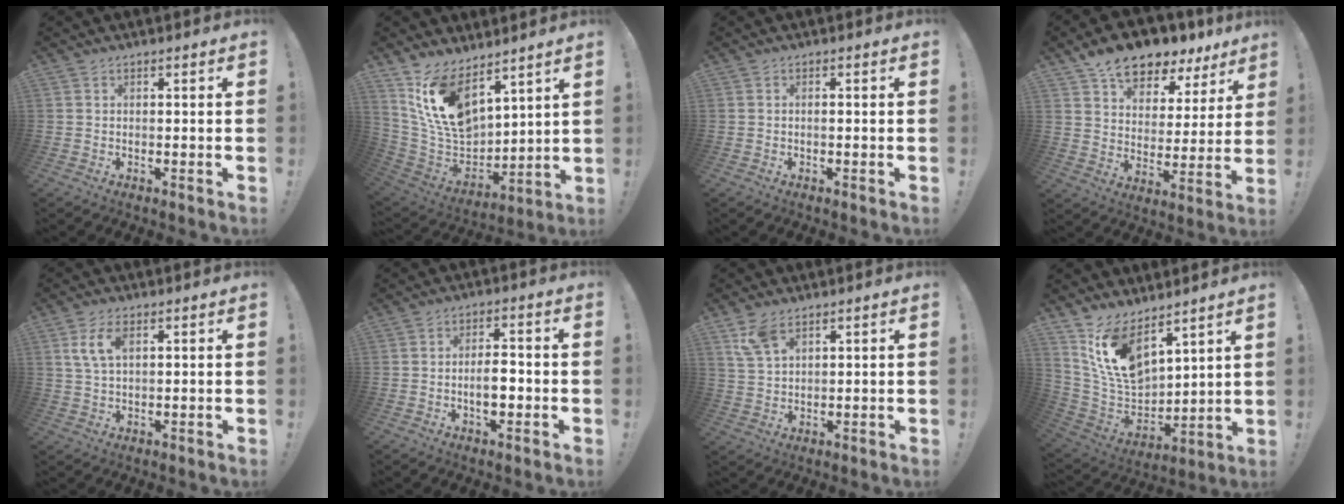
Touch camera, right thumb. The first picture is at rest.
{"total": 16.4, "force": [9.5, 9.8, 9.1], "torque": [-0.179, -0.058, 0.187]}
{"total": 0.7, "force": [-0.4, 0.0, 0.6], "torque": [-0.017, 0.002, -0.006]}
{"total": 12.7, "force": [10.4, 5.7, 4.5], "torque": [-0.086, -0.076, 0.191]}
{"total": 6.7, "force": [2.4, 3.4, 5.3], "torque": [-0.102, 0.001, 0.042]}
{"total": 5.9, "force": [-1.7, 2.9, 4.9], "torque": [-0.071, 0.003, -0.035]}
{"total": 6.8, "force": [4.3, 3.2, 4.1], "torque": [-0.079, -0.015, 0.084]}
{"total": 15.0, "force": [9.3, 8.6, 8.0], "torque": [-0.161, -0.063, 0.183]}